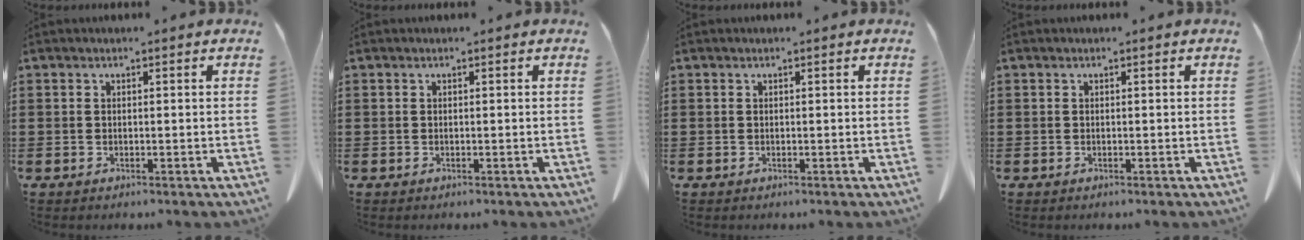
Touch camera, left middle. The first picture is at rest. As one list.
[{"total": 0.0}, {"total": 0.0}, {"total": 0.0}]